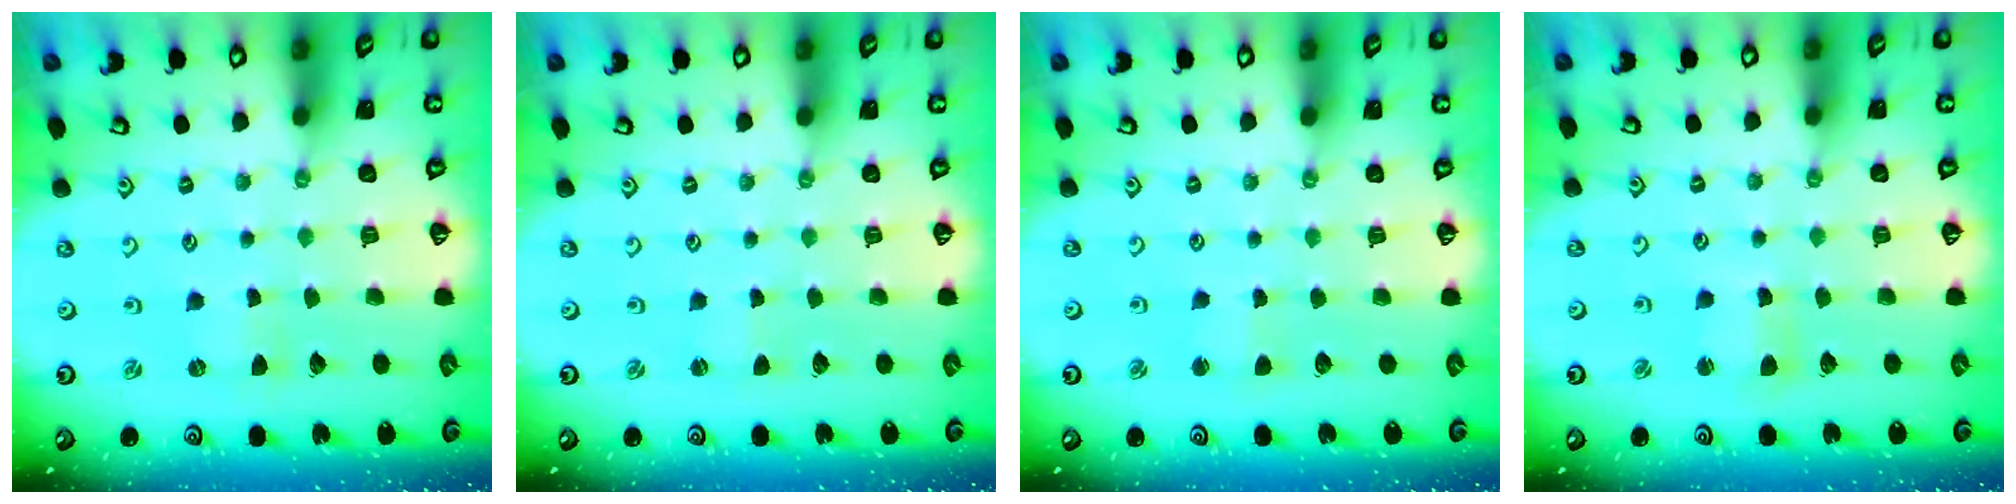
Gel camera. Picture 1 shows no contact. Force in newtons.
{"total": 0.0}
{"total": 1.9, "press": 1.9, "slide": 0.3}
{"total": 3.1, "press": 3.1, "slide": 0.2}